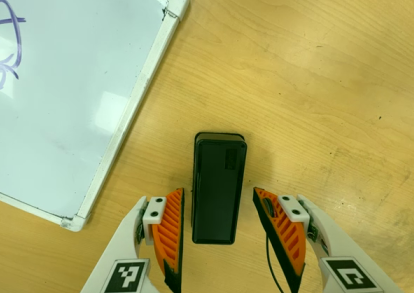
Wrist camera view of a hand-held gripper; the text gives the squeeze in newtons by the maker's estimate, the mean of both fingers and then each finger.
{"total": 0.0}